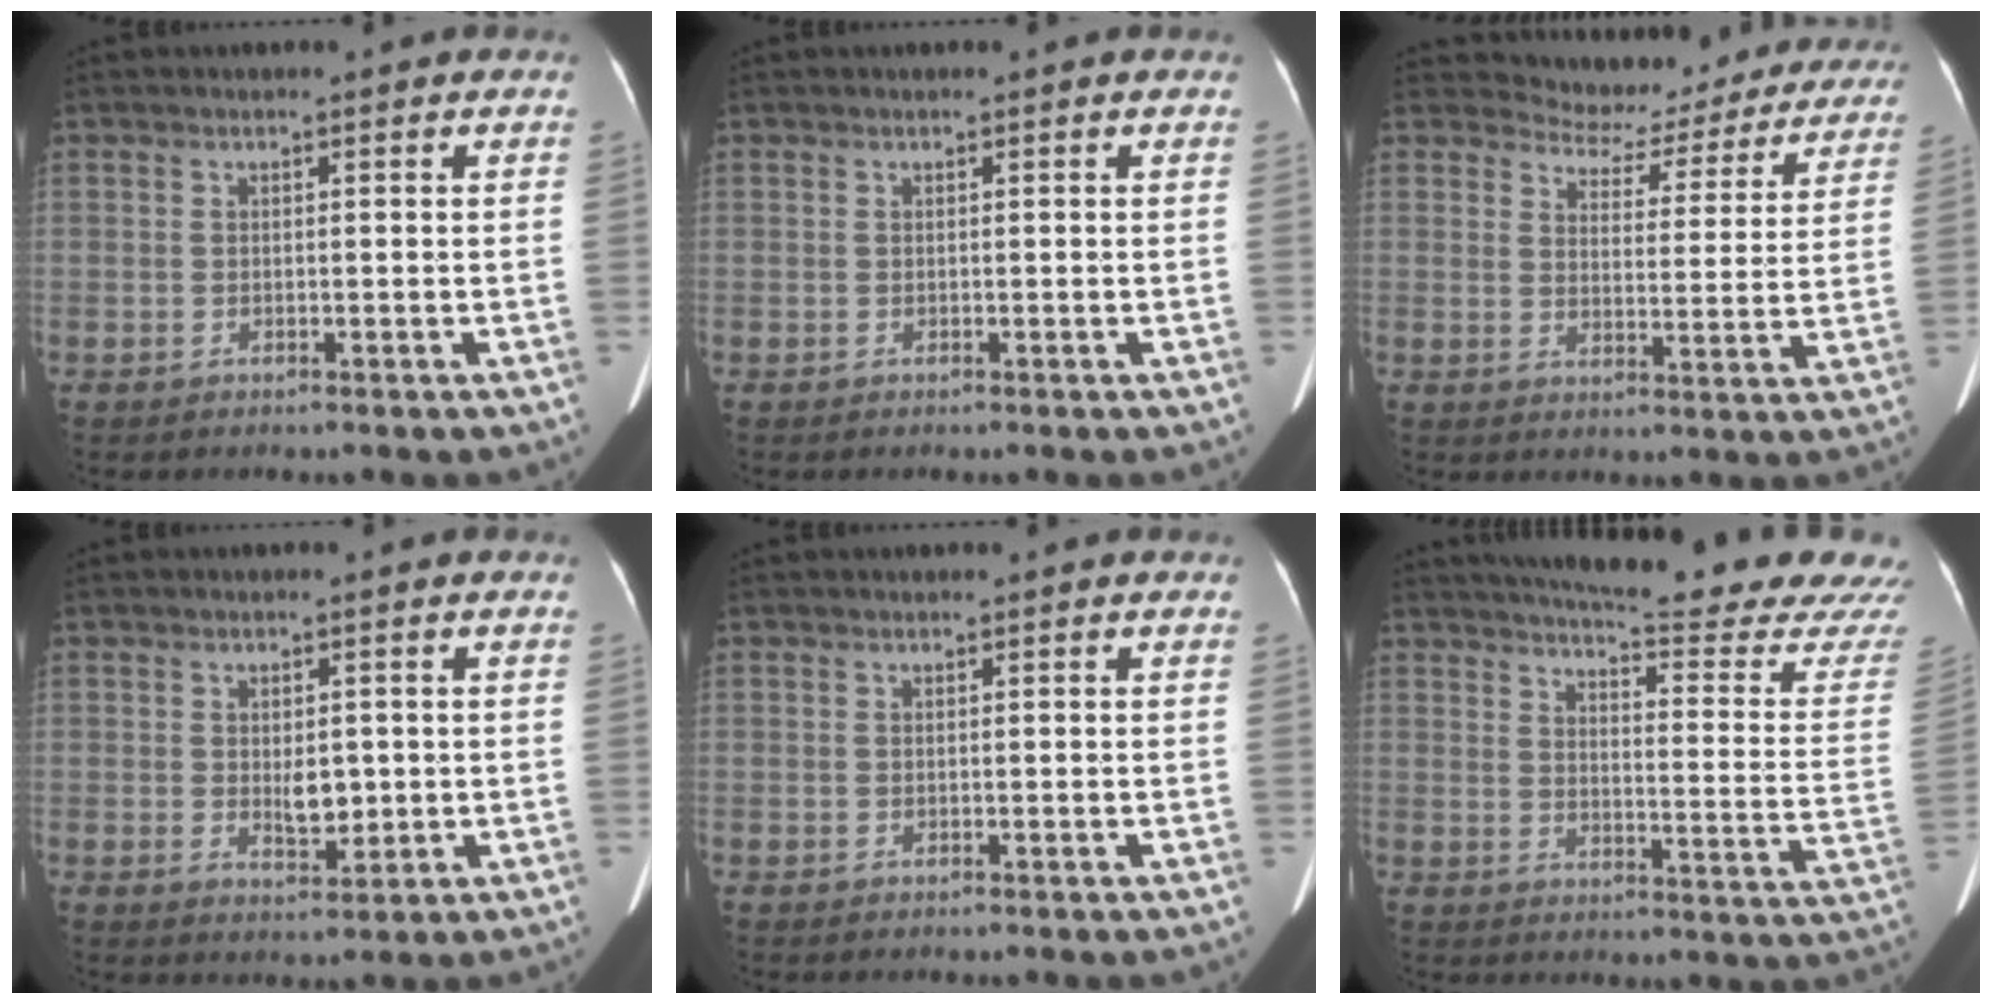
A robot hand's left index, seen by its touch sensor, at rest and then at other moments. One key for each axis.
{"total": 0.0}
{"total": 14.7, "fx": 13.9, "fy": 4.5, "fz": 1.6, "tx": 0.003, "ty": -0.021, "tz": 0.151}
{"total": 3.7, "fx": 0.0, "fy": 1.9, "fz": 3.2, "tx": -0.052, "ty": -0.005, "tz": 0.009}
{"total": 0.0}
{"total": 24.9, "fx": 23.0, "fy": 0.8, "fz": 9.5, "tx": -0.134, "ty": -0.101, "tz": 0.269}